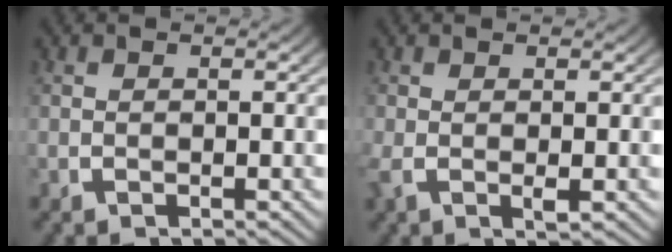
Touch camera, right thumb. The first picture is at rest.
{"total": 1.4, "force": [0.1, 0.6, 1.2], "torque": [-0.027, -0.006, 0.004]}